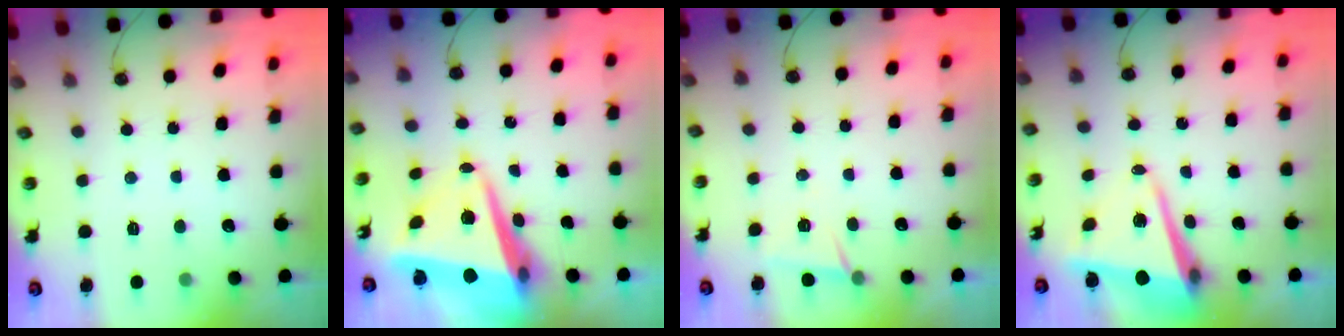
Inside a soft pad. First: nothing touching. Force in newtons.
{"total": 11.0, "press": 10.7, "slide": 2.5}
{"total": 5.5, "press": 3.2, "slide": 4.4}
{"total": 8.6, "press": 8.2, "slide": 2.7}